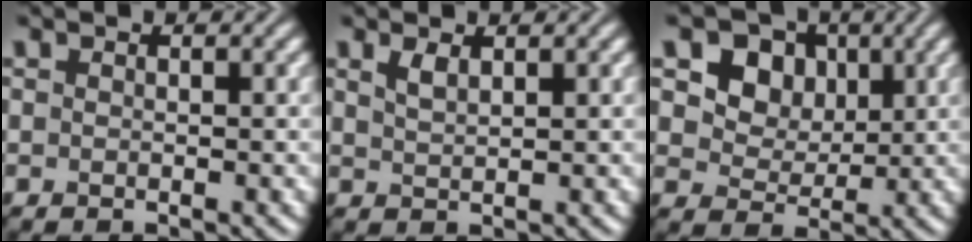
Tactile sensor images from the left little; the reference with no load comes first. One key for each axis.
{"total": 1.3, "fx": 0.9, "fy": 0.4, "fz": 0.8, "tx": -0.020, "ty": 0.000, "tz": 0.021}
{"total": 10.6, "fx": 4.8, "fy": 8.1, "fz": 4.9, "tx": -0.103, "ty": 0.015, "tz": 0.080}